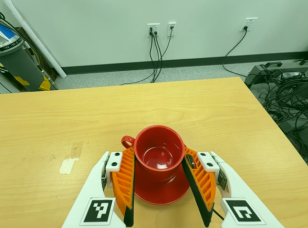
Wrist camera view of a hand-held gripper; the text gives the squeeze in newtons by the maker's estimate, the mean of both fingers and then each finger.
{"total": 1.0, "left": 2.0, "right": 0.0}